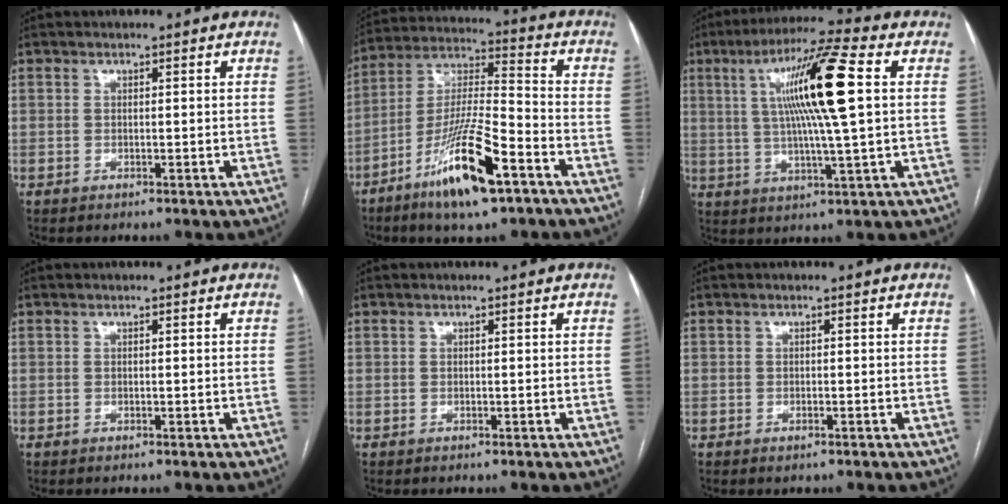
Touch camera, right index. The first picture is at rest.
{"total": 15.5, "force": [-8.4, 2.0, 12.9], "torque": [-0.250, -0.020, -0.151]}
{"total": 14.7, "force": [3.0, -0.1, 14.4], "torque": [-0.258, 0.013, 0.051]}
{"total": 0.0}
{"total": 0.0}
{"total": 0.6, "force": [-0.4, 0.2, 0.4], "torque": [-0.006, 0.000, -0.004]}